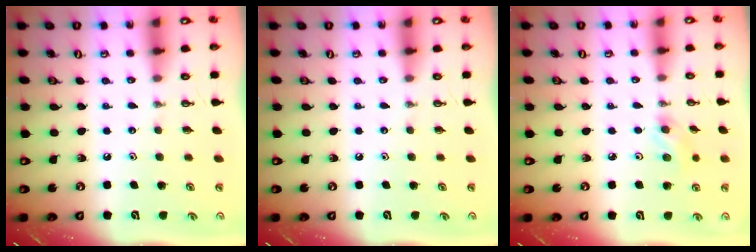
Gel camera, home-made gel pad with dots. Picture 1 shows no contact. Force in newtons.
{"total": 0.0}
{"total": 4.9, "press": 4.8, "slide": 0.7}